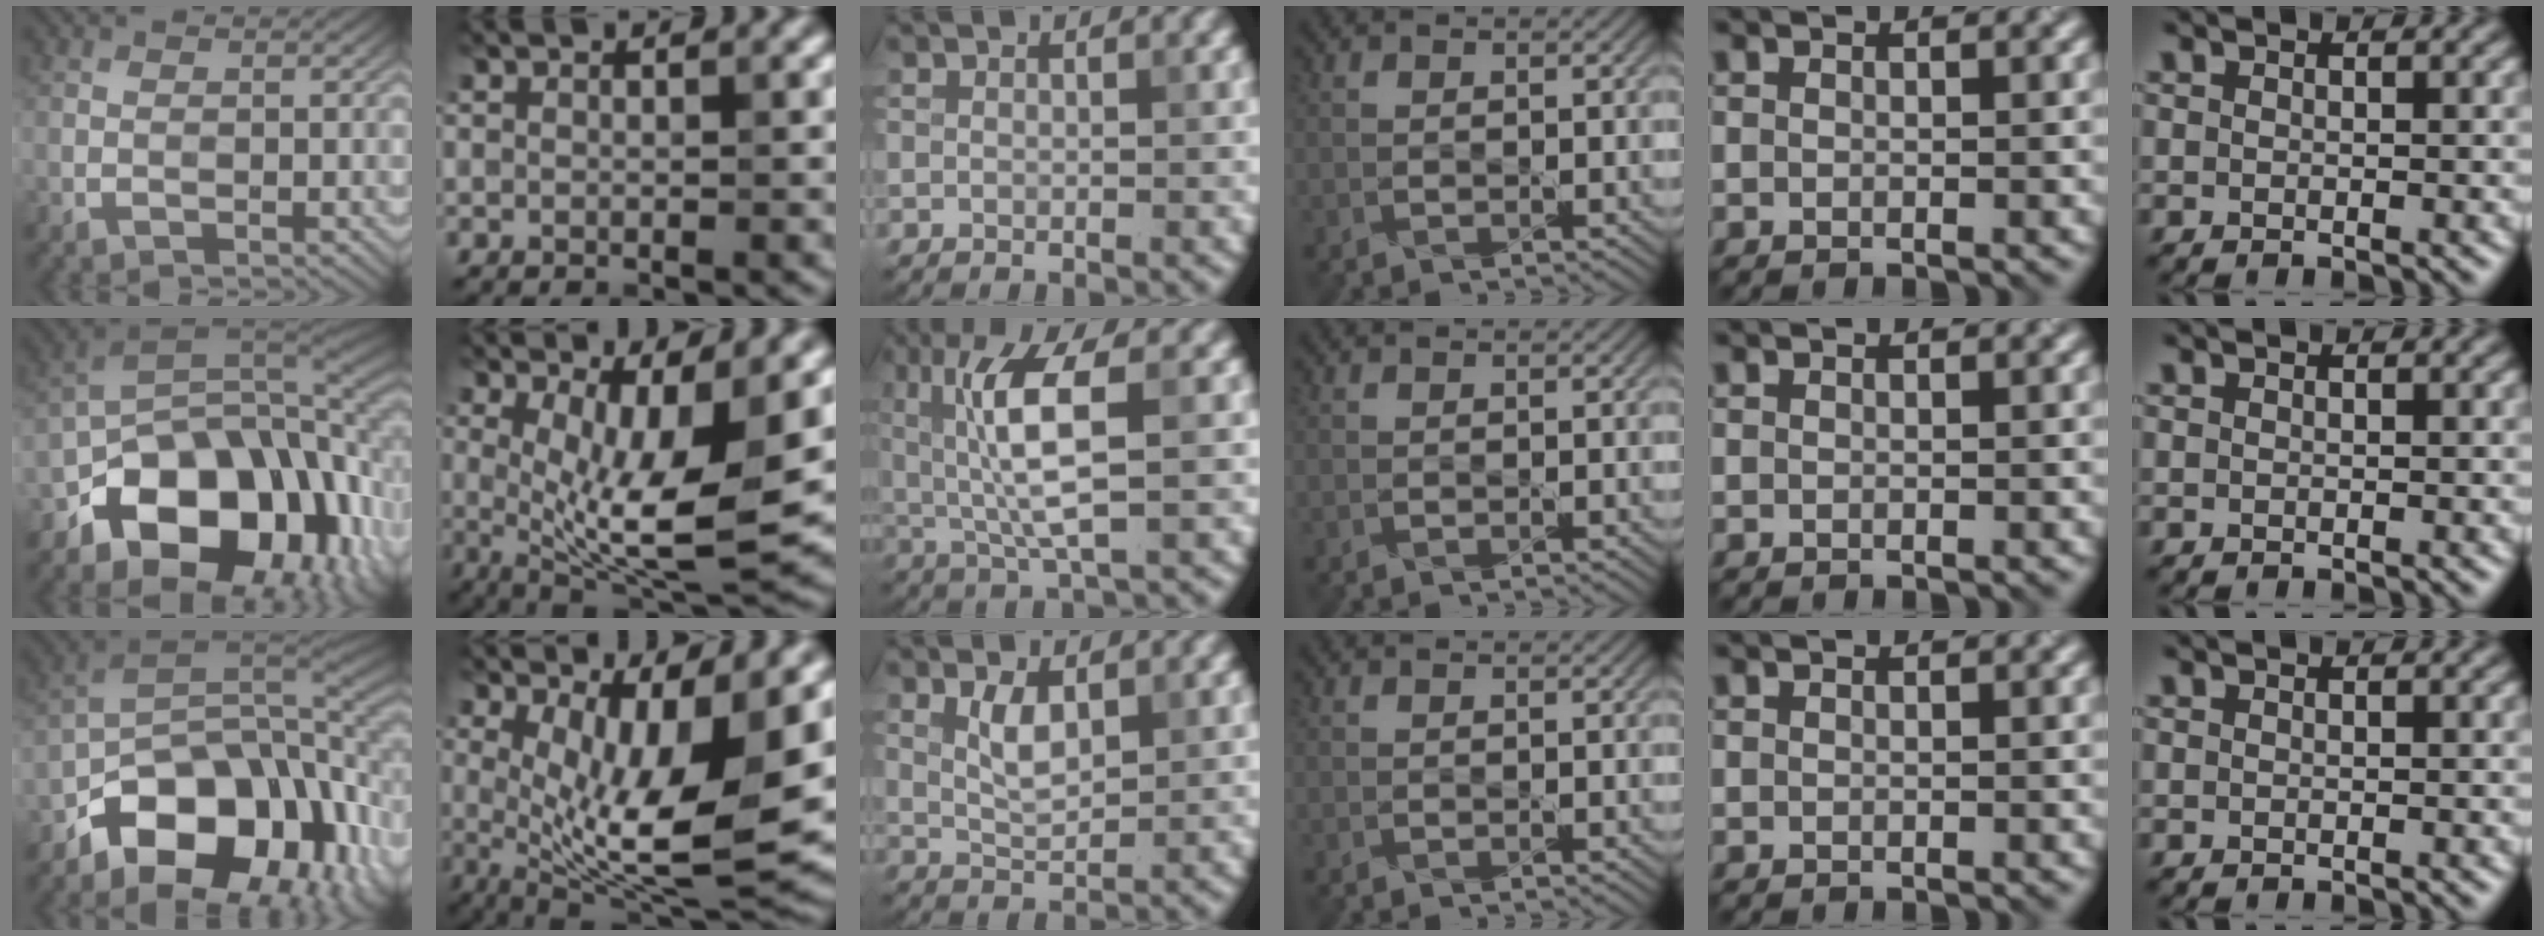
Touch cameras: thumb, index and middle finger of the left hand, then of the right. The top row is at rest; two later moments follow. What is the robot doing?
{"motion": "shake", "object": "tambourine"}